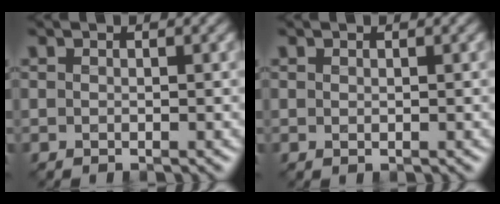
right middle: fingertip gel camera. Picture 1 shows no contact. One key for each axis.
{"total": 0.0}